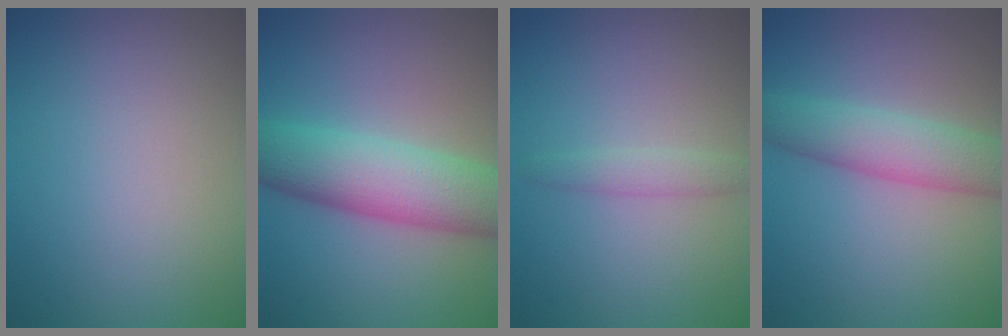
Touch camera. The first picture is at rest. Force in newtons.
{"total": 8.3, "press": 8.3, "slide": 0.2}
{"total": 1.6, "press": 1.6, "slide": 0.0}
{"total": 4.9, "press": 4.9, "slide": 0.2}